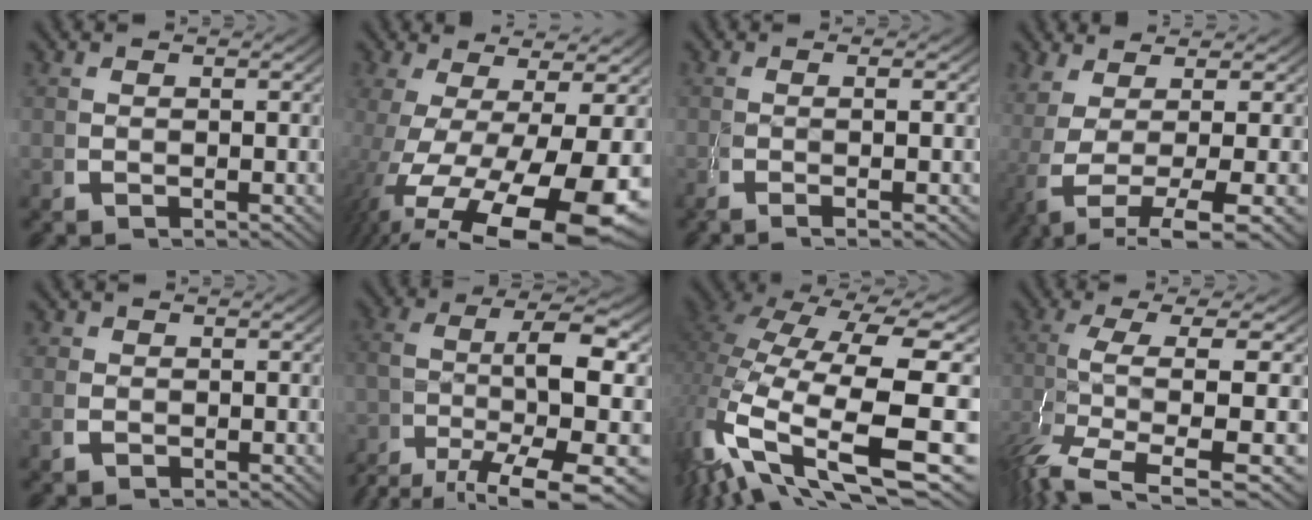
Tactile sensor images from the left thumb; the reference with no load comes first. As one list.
[{"total": 14.1, "force": [-2.6, 7.6, 11.5], "torque": [-0.229, -0.060, -0.001]}, {"total": 2.4, "force": [-0.4, -0.2, 2.3], "torque": [-0.047, 0.002, -0.010]}, {"total": 7.6, "force": [-0.7, 3.2, 6.9], "torque": [-0.151, -0.029, 0.014]}, {"total": 1.5, "force": [-0.1, 1.4, 0.5], "torque": [-0.019, -0.010, 0.000]}, {"total": 10.5, "force": [-2.3, 4.6, 9.2], "torque": [-0.184, -0.045, -0.010]}, {"total": 14.5, "force": [-0.4, 8.3, 11.9], "torque": [-0.270, -0.054, 0.021]}, {"total": 9.0, "force": [-1.5, 3.6, 8.1], "torque": [-0.196, -0.044, 0.006]}]